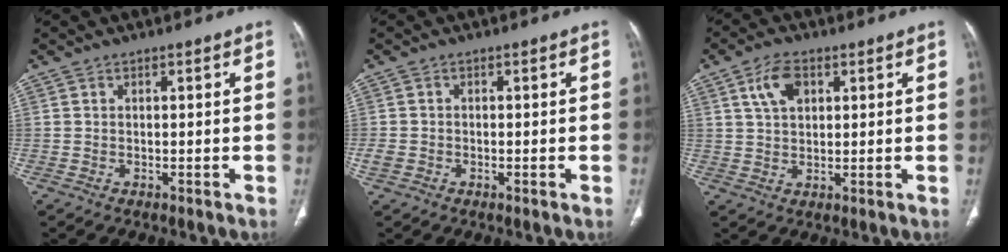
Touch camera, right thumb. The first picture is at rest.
{"total": 2.3, "force": [-0.7, 1.6, 1.4], "torque": [-0.029, 0.004, -0.013]}
{"total": 6.1, "force": [2.5, 3.7, 4.1], "torque": [-0.071, -0.002, 0.048]}